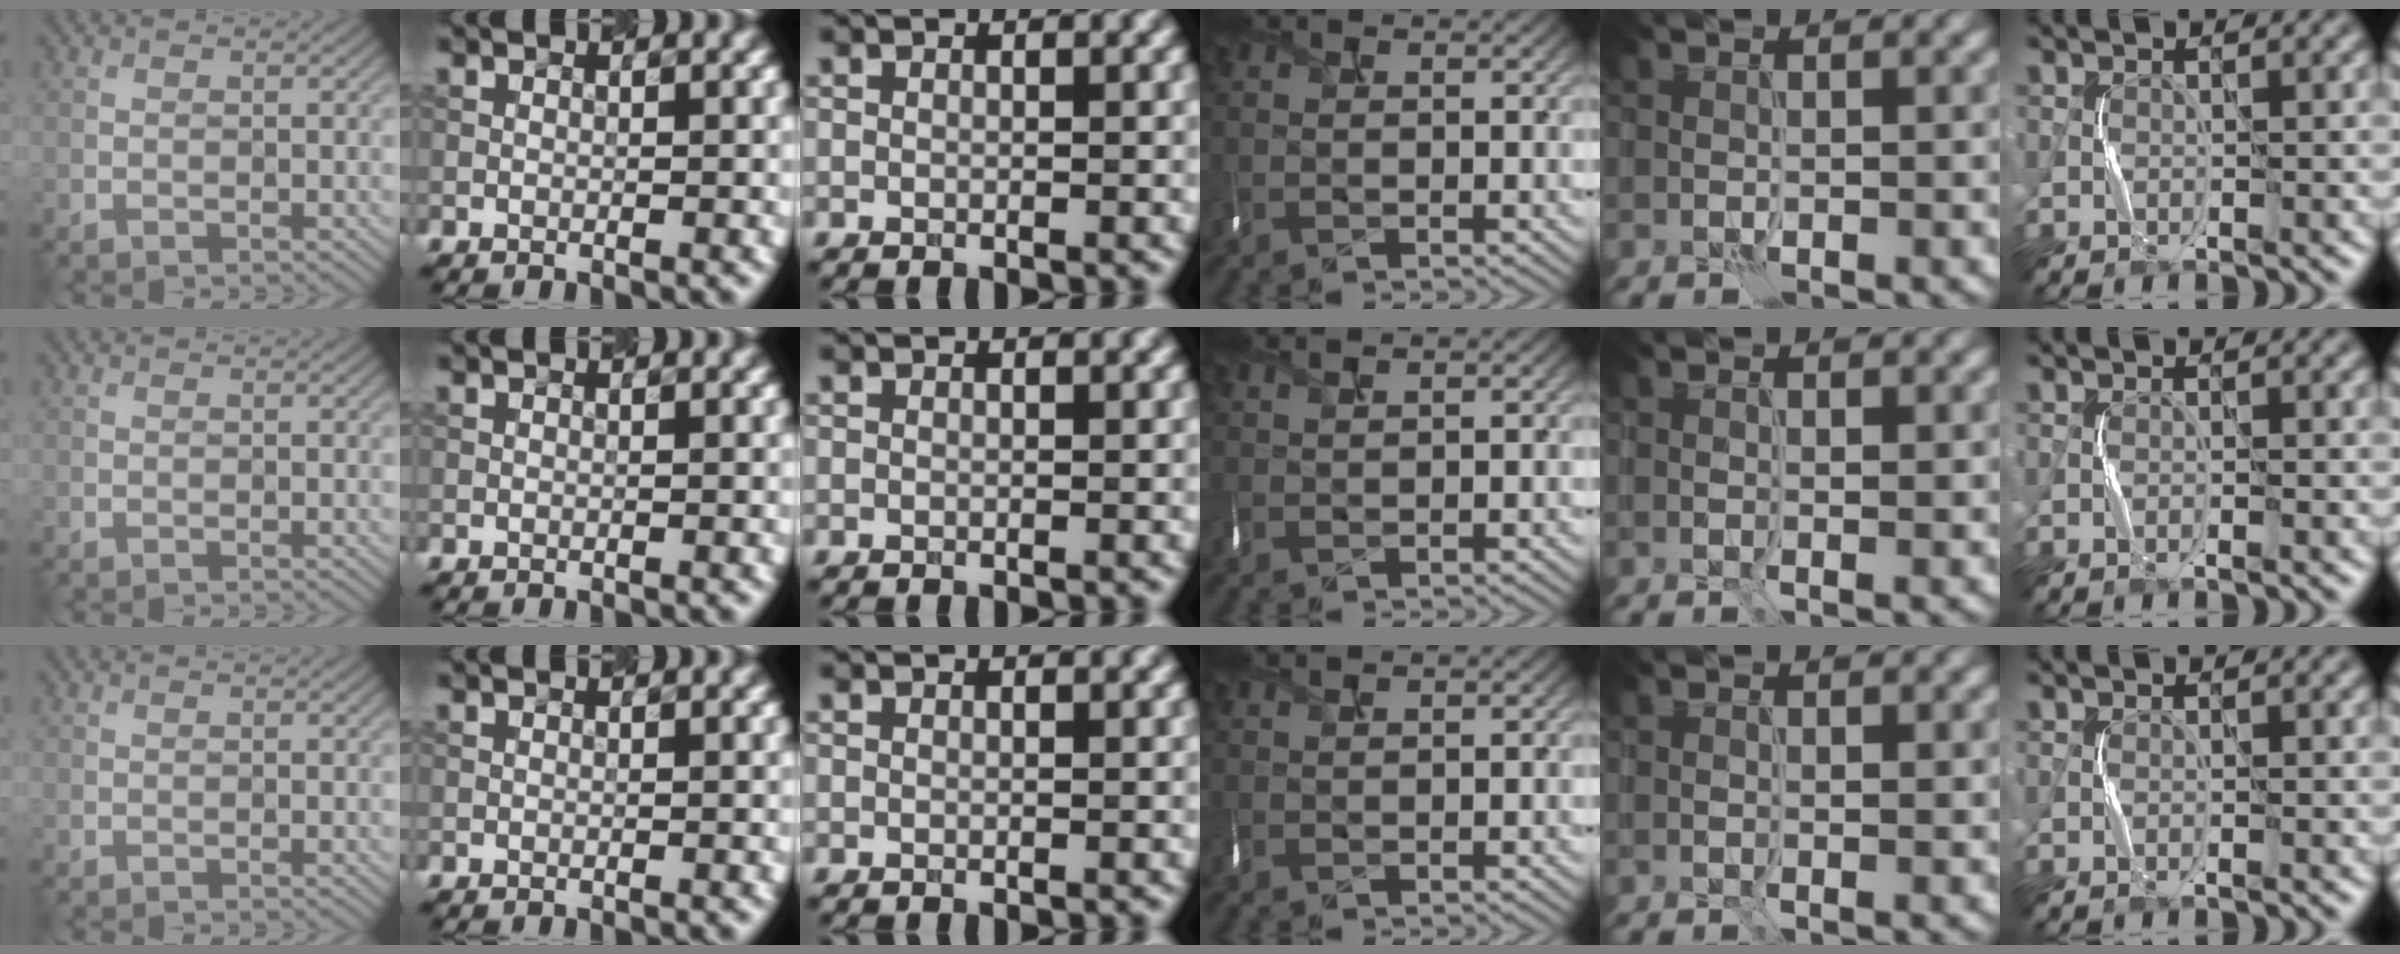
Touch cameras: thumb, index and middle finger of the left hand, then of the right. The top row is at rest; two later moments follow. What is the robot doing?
{"motion": "shake", "object": "box of matches"}